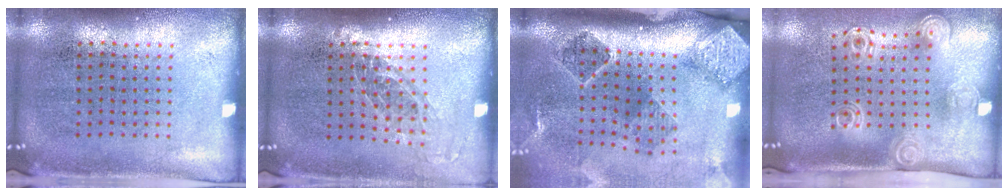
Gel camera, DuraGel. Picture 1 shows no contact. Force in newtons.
{"total": 1.1, "press": 1.0, "slide": 0.6}
{"total": 2.9, "press": 1.8, "slide": 2.2}
{"total": 2.1, "press": 1.4, "slide": 1.6}